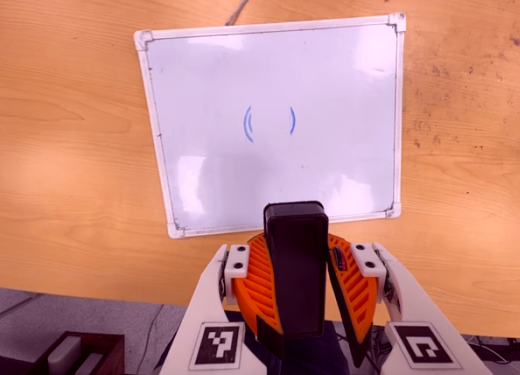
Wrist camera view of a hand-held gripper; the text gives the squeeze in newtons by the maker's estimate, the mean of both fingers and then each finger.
{"total": 10.1, "left": 10.1, "right": 10.2}